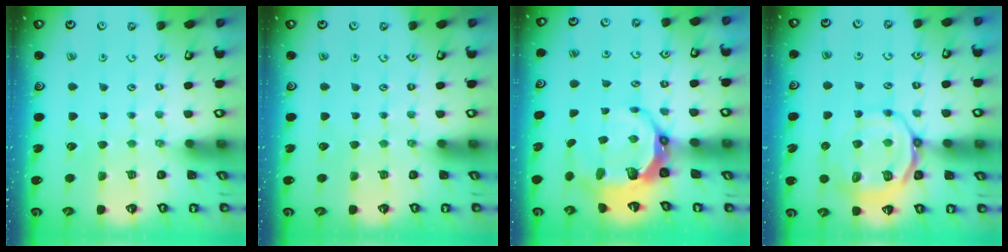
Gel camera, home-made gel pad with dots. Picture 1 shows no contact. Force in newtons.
{"total": 0.0}
{"total": 9.5, "press": 8.1, "slide": 5.0}
{"total": 11.5, "press": 11.2, "slide": 2.6}